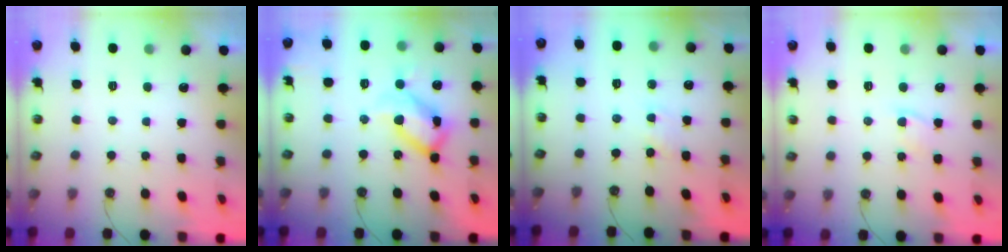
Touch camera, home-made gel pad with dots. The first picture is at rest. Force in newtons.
{"total": 17.1, "press": 17.0, "slide": 1.6}
{"total": 1.7, "press": 1.7, "slide": 0.2}
{"total": 4.5, "press": 4.5, "slide": 0.6}